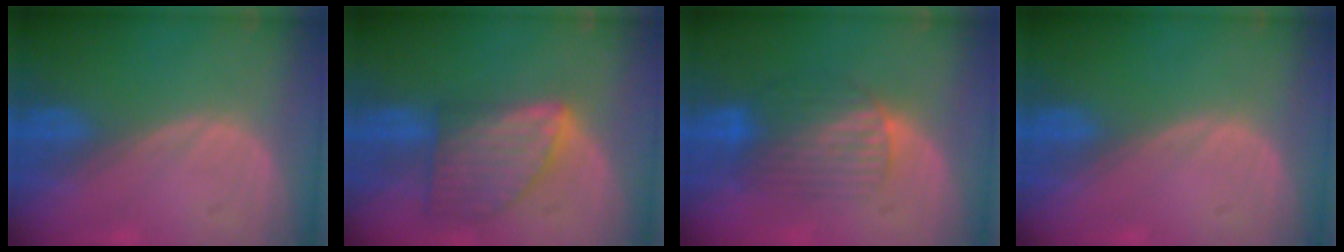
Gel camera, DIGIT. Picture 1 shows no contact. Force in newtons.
{"total": 8.1, "press": 7.4, "slide": 3.4}
{"total": 6.5, "press": 6.4, "slide": 1.0}
{"total": 0.0}